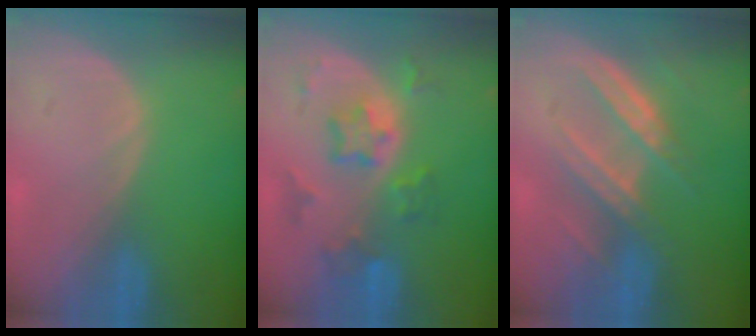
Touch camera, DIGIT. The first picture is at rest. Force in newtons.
{"total": 7.2, "press": 6.5, "slide": 3.1}
{"total": 7.0, "press": 6.9, "slide": 1.1}